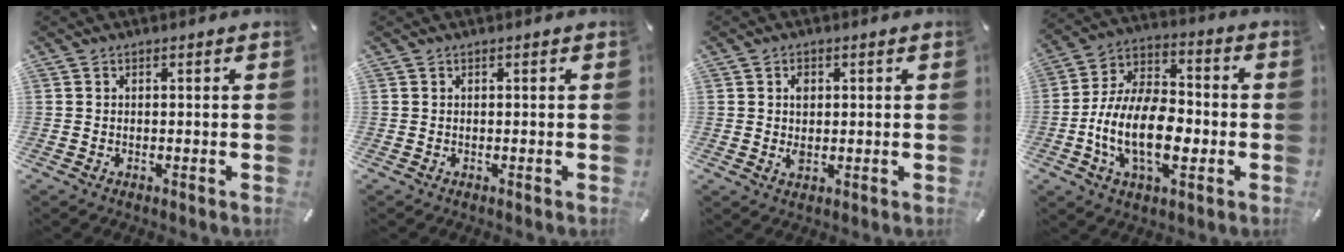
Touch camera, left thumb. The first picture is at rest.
{"total": 0.0}
{"total": 2.9, "force": [0.5, 2.0, 2.0], "torque": [-0.026, 0.000, 0.004]}
{"total": 16.3, "force": [-4.4, 9.9, 12.1], "torque": [-0.261, 0.011, -0.081]}